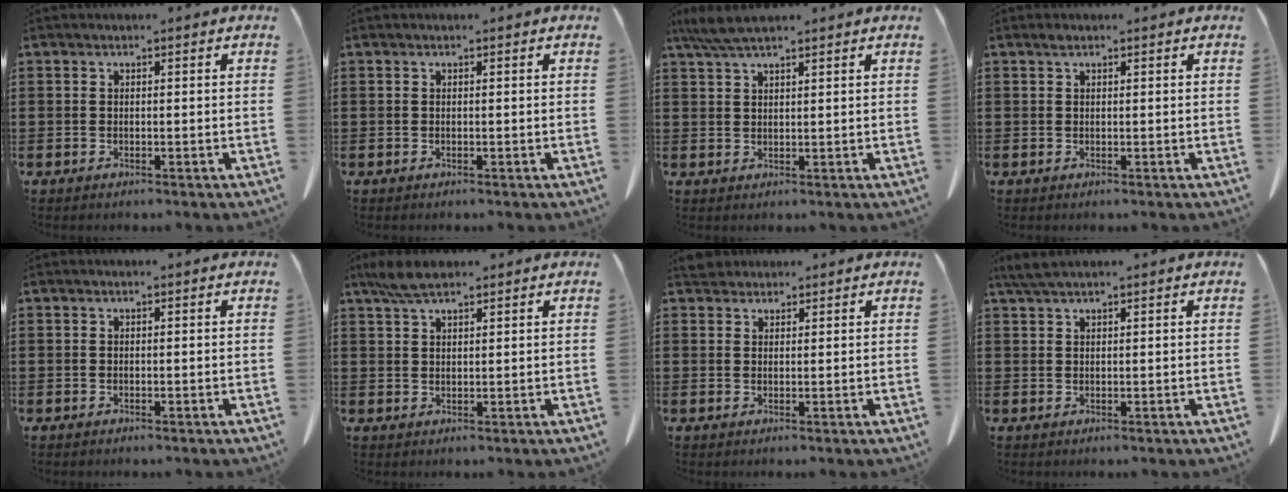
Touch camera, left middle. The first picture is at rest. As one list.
[{"total": 0.0}, {"total": 4.3, "force": [3.3, 0.6, 2.7], "torque": [-0.060, -0.003, 0.063]}, {"total": 0.6, "force": [0.3, 0.3, 0.4], "torque": [-0.010, 0.000, 0.008]}, {"total": 0.0}, {"total": 4.3, "force": [3.0, 1.3, 2.7], "torque": [-0.061, 0.001, 0.058]}, {"total": 2.7, "force": [2.4, 1.1, 0.7], "torque": [-0.022, 0.000, 0.048]}, {"total": 2.5, "force": [1.9, 0.3, 1.6], "torque": [-0.036, -0.002, 0.036]}]